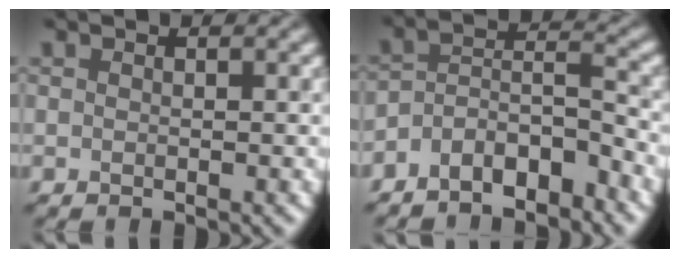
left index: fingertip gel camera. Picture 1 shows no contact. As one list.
[{"total": 4.8, "force": [-3.3, 2.0, 2.9], "torque": [-0.047, 0.007, -0.065]}]